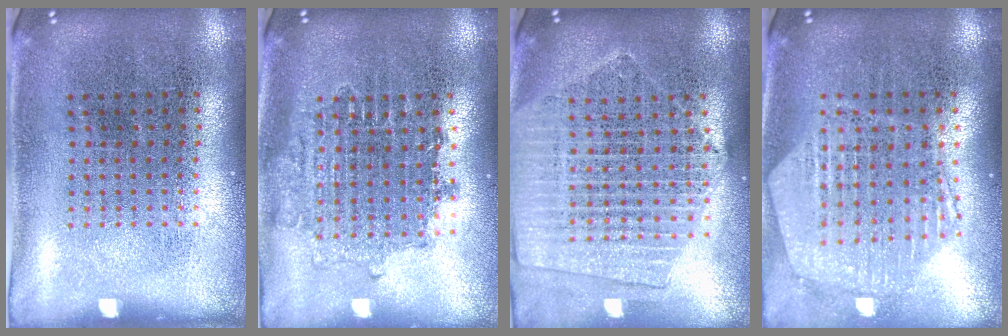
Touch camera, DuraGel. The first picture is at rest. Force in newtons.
{"total": 1.6, "press": 1.3, "slide": 0.9}
{"total": 2.0, "press": 1.9, "slide": 0.8}
{"total": 1.2, "press": 1.1, "slide": 0.2}